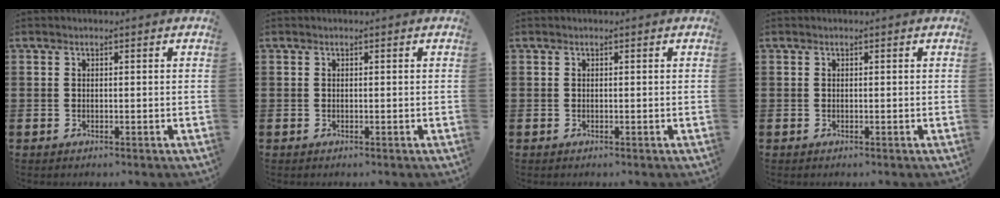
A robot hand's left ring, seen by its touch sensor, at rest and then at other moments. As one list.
[{"total": 0.0}, {"total": 0.0}, {"total": 0.0}]